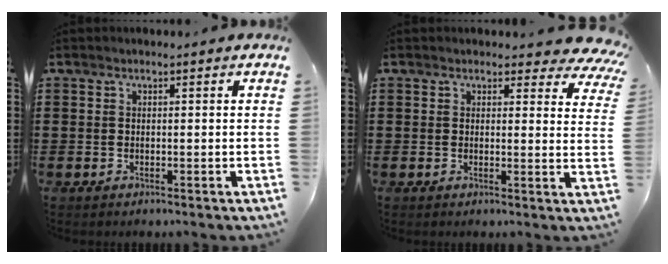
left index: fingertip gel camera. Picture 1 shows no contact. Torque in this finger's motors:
{"motor_torque": [0.72, -0.69, 0.03, 0.02]}